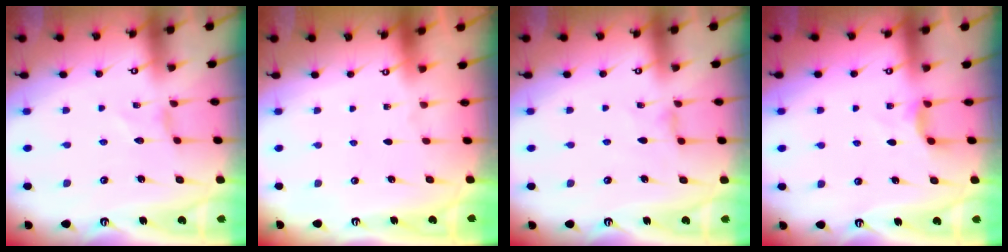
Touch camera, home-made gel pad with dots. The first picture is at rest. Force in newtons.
{"total": 0.0}
{"total": 2.3, "press": 2.3, "slide": 0.4}
{"total": 2.8, "press": 2.8, "slide": 0.3}